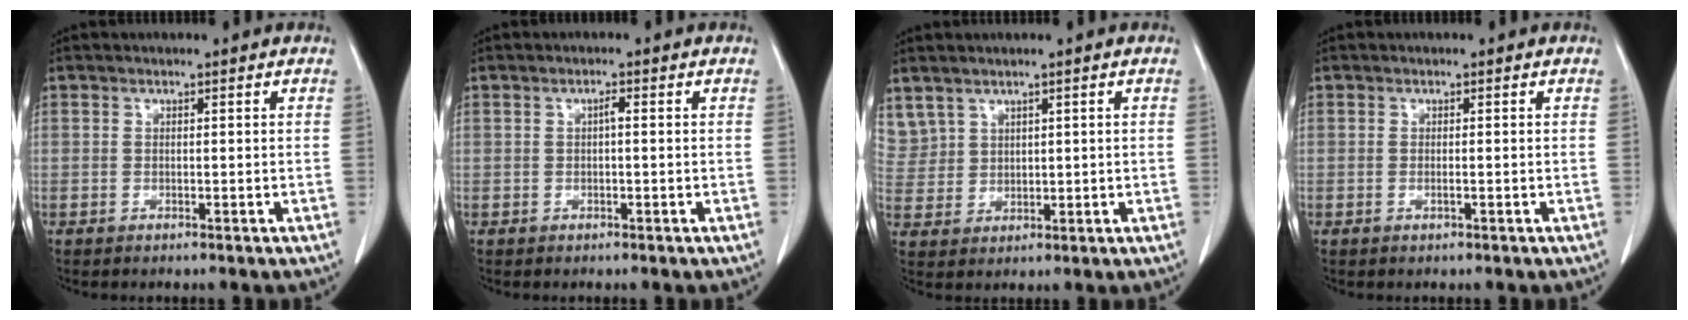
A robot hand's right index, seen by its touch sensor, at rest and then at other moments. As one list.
[{"total": 1.0, "force": [0.0, 0.2, 0.9], "torque": [-0.015, 0.002, -0.001]}, {"total": 6.3, "force": [4.1, 4.6, 1.2], "torque": [-0.040, 0.016, 0.098]}, {"total": 0.5, "force": [-0.2, 0.0, 0.5], "torque": [-0.012, -0.001, -0.003]}]